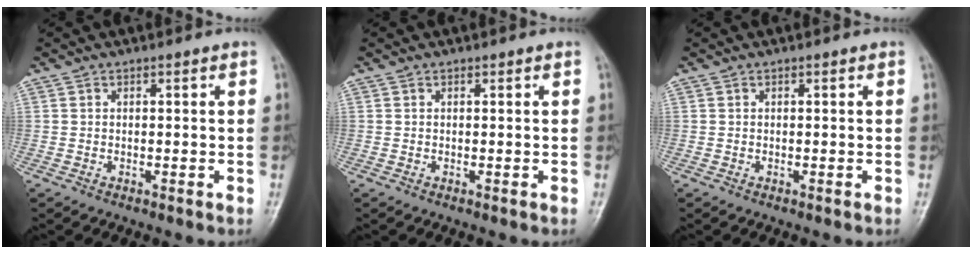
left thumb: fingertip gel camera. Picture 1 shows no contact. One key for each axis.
{"total": 0.0}
{"total": 0.0}